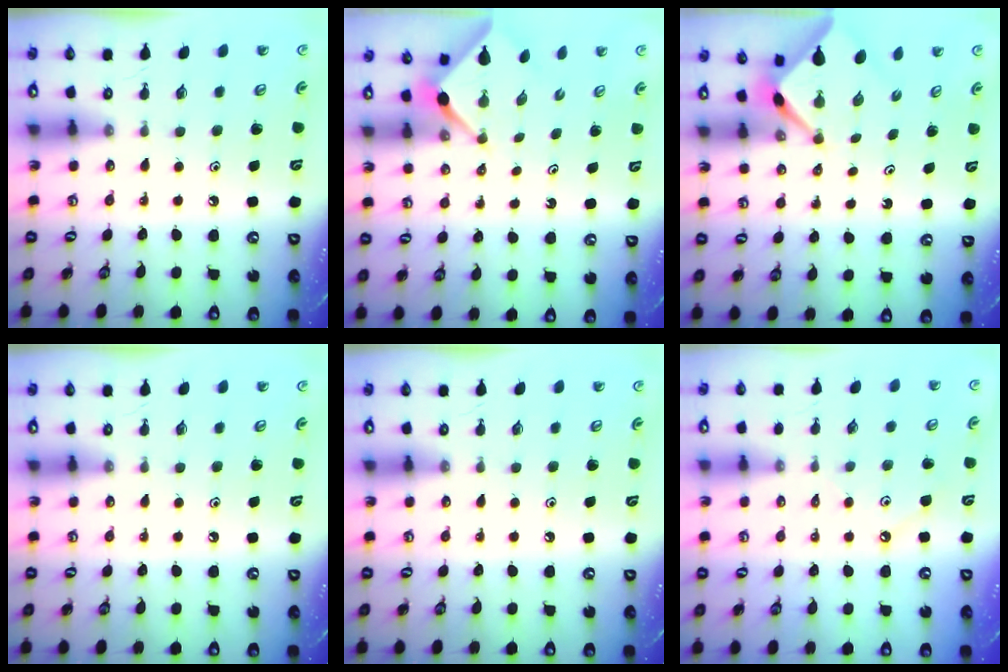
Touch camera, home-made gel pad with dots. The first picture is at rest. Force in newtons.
{"total": 2.3, "press": 2.3, "slide": 0.3}
{"total": 2.6, "press": 2.6, "slide": 0.3}
{"total": 0.0}
{"total": 0.0}
{"total": 2.4, "press": 2.4, "slide": 0.4}